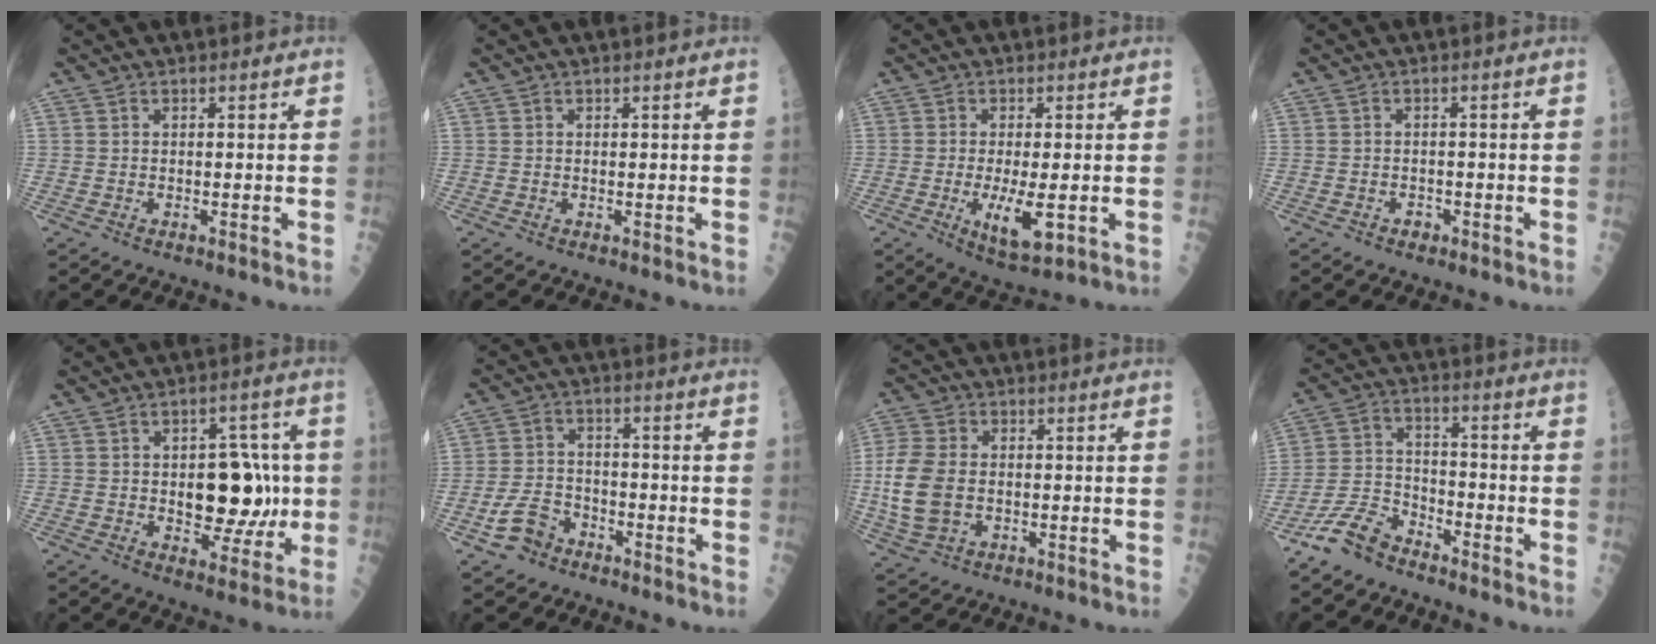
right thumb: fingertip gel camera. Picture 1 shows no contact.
{"total": 0.0}
{"total": 7.5, "force": [-1.5, 2.3, 7.0], "torque": [-0.122, -0.017, -0.018]}
{"total": 1.3, "force": [-0.7, 1.0, 0.4], "torque": [0.003, 0.007, -0.012]}
{"total": 12.8, "force": [-0.1, 7.6, 10.2], "torque": [-0.087, 0.016, 0.009]}
{"total": 6.2, "force": [-3.6, 4.3, 2.6], "torque": [-0.037, 0.032, -0.063]}
{"total": 10.9, "force": [-0.7, 7.3, 8.0], "torque": [-0.179, 0.005, -0.015]}
{"total": 8.6, "force": [-6.8, 3.9, 3.7], "torque": [-0.070, 0.044, -0.141]}